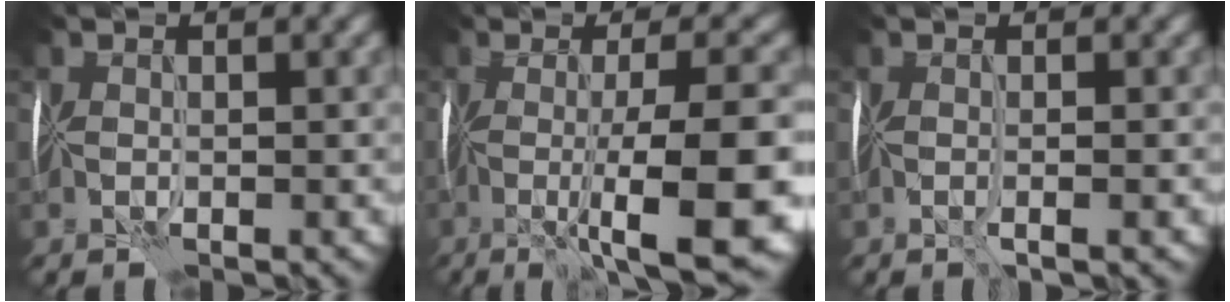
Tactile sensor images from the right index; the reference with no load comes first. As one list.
[{"total": 12.8, "force": [-3.0, 2.9, 12.2], "torque": [-0.170, 0.000, -0.037]}, {"total": 1.4, "force": [0.0, 0.3, 1.4], "torque": [-0.019, 0.000, -0.001]}]